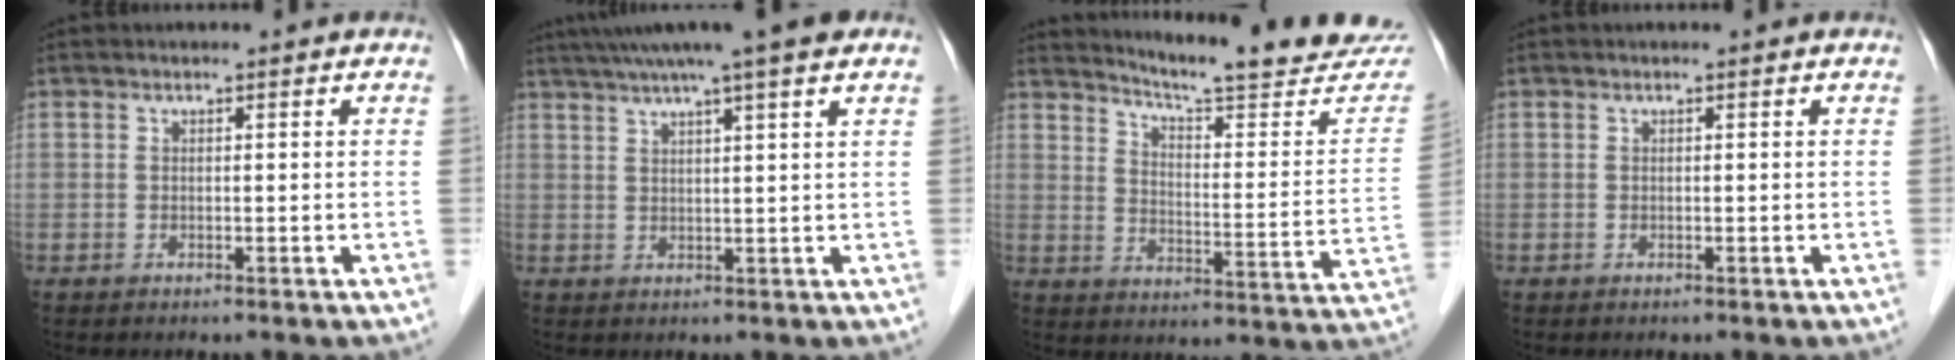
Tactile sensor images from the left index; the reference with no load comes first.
{"total": 10.4, "force": [7.9, -0.8, 6.7], "torque": [-0.109, 0.032, 0.103]}
{"total": 20.9, "force": [19.8, 1.2, 6.6], "torque": [-0.091, -0.092, 0.245]}
{"total": 0.0}